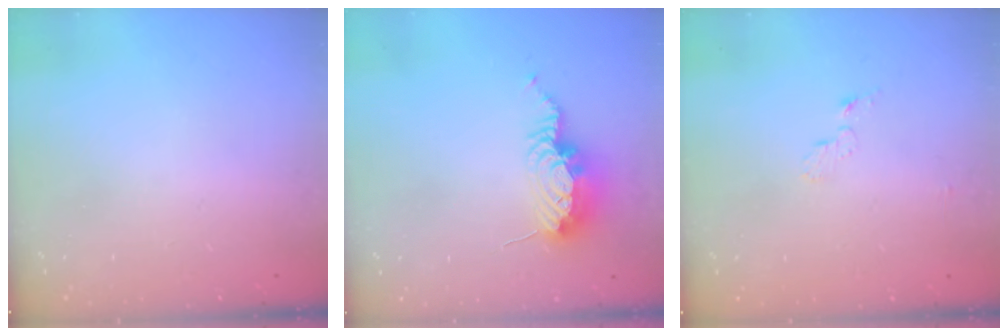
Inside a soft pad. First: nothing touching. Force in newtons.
{"total": 9.2, "press": 9.1, "slide": 0.7}
{"total": 3.9, "press": 3.9, "slide": 0.4}